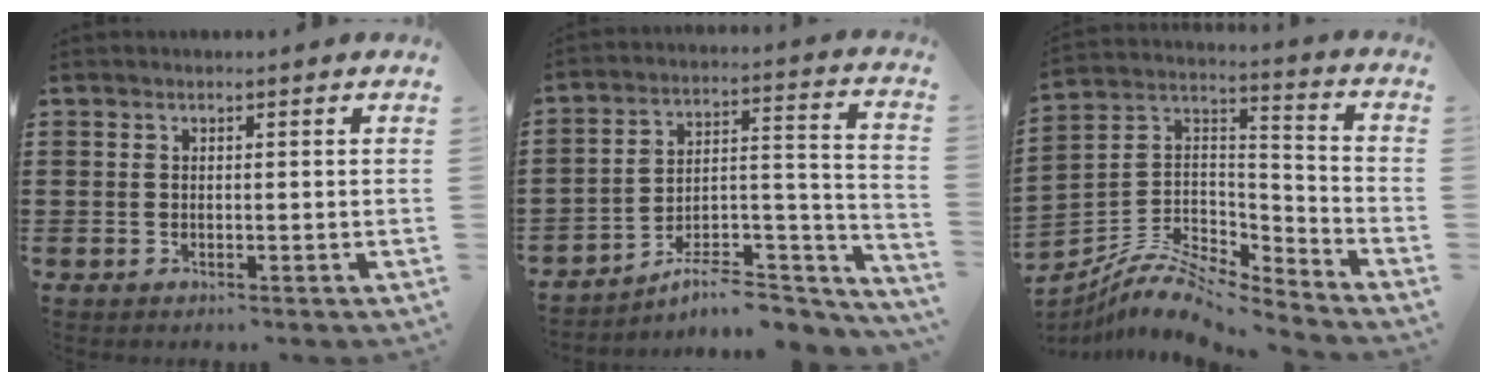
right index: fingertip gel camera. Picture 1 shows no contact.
{"total": 6.9, "force": [-5.6, 2.0, 3.4], "torque": [-0.048, -0.001, -0.105]}
{"total": 9.3, "force": [-7.8, 3.1, 4.0], "torque": [-0.083, 0.014, -0.153]}